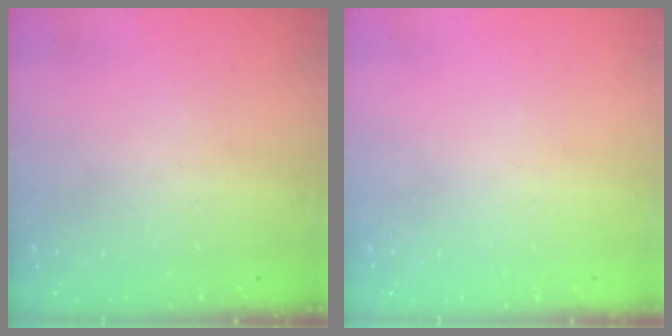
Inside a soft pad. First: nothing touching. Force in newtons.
{"total": 0.0}